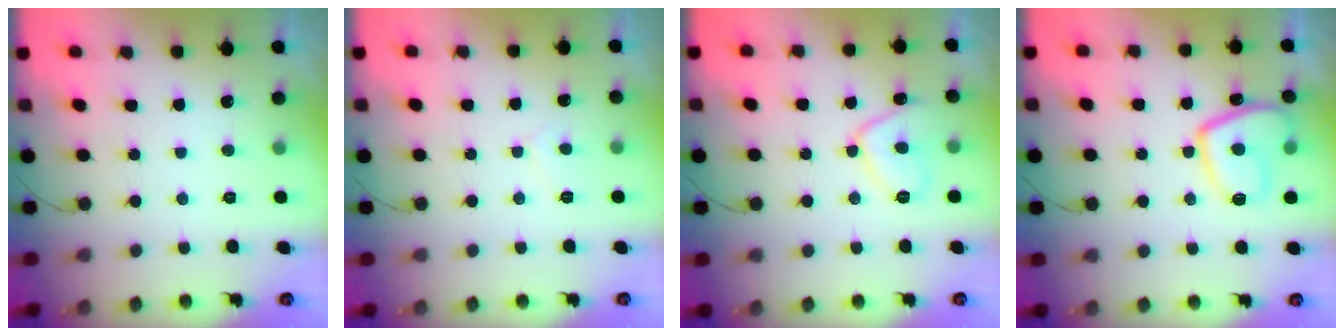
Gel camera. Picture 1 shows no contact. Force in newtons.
{"total": 3.9, "press": 3.9, "slide": 0.4}
{"total": 9.3, "press": 9.3, "slide": 1.2}
{"total": 12.1, "press": 12.0, "slide": 1.1}